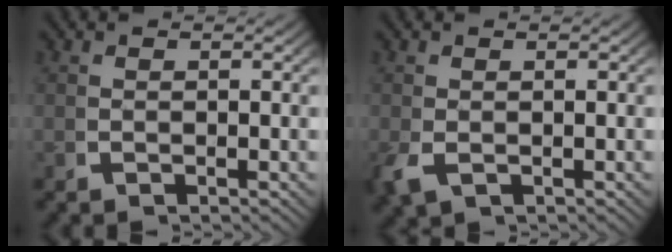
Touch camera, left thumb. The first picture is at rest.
{"total": 1.8, "force": [-0.6, 1.3, 1.2], "torque": [-0.035, -0.009, -0.003]}